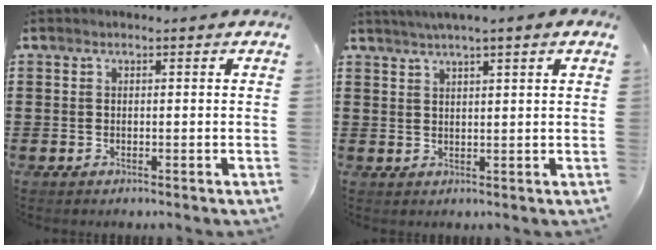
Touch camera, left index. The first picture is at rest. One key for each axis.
{"total": 2.1, "fx": 1.8, "fy": -0.3, "fz": 1.1, "tx": -0.025, "ty": 0.001, "tz": 0.034}